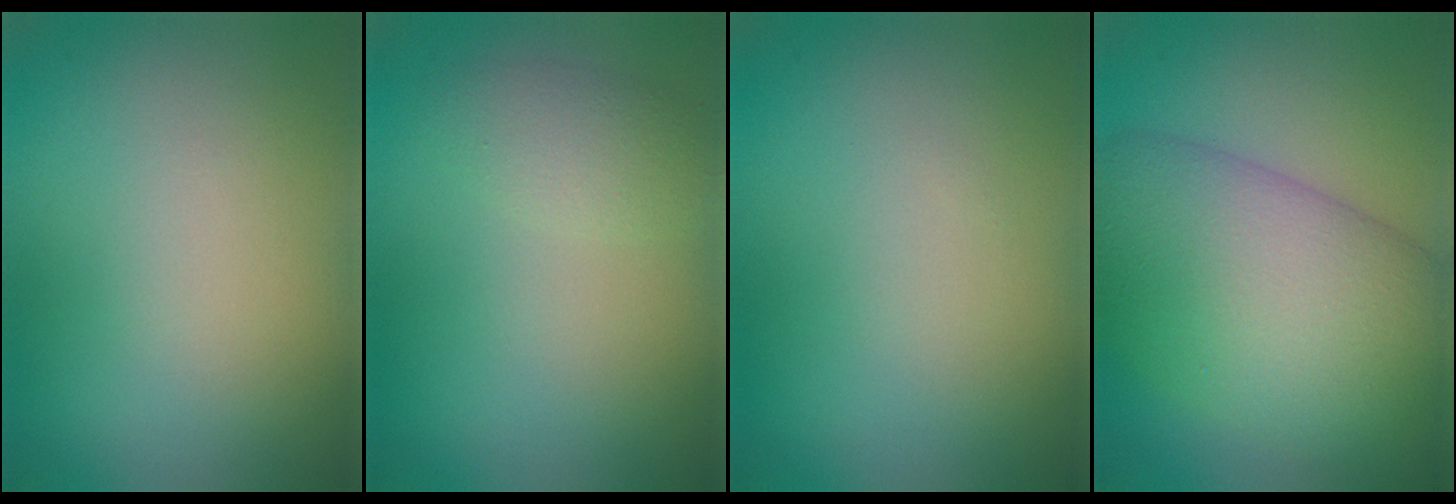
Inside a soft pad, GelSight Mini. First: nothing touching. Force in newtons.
{"total": 2.1, "press": 2.1, "slide": 0.2}
{"total": 0.0}
{"total": 12.4, "press": 12.4, "slide": 0.3}